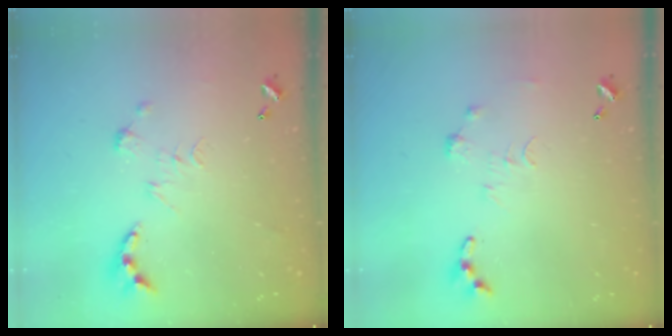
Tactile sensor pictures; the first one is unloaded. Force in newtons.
{"total": 0.7, "press": 0.7, "slide": 0.1}